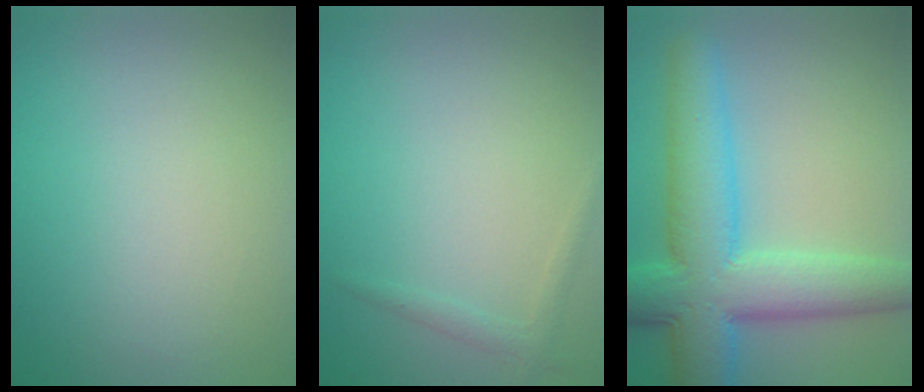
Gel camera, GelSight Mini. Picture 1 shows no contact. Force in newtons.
{"total": 1.0, "press": 1.0, "slide": 0.1}
{"total": 9.3, "press": 9.3, "slide": 0.3}